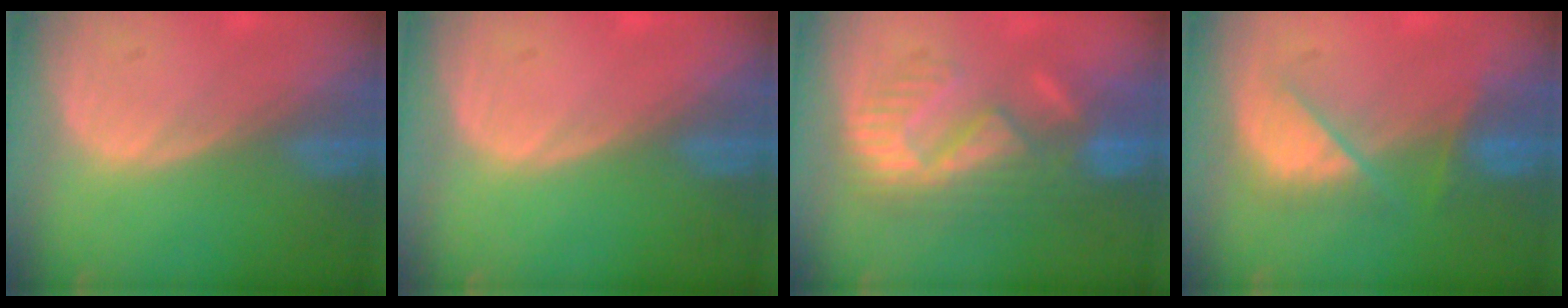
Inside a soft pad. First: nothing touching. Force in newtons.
{"total": 0.0}
{"total": 9.3, "press": 9.0, "slide": 2.6}
{"total": 5.6, "press": 5.6, "slide": 0.9}